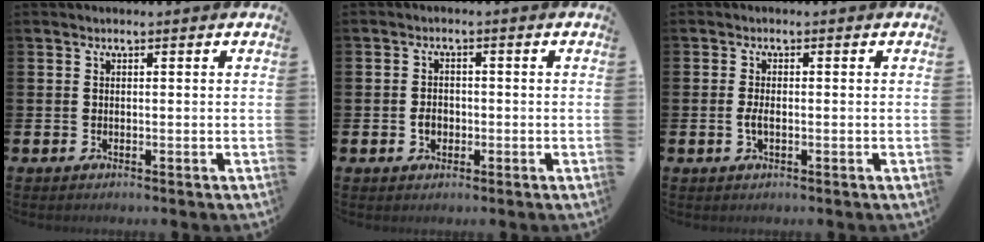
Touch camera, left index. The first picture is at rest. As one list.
[{"total": 2.1, "force": [-0.5, 1.7, 1.2], "torque": [-0.010, 0.000, -0.015]}, {"total": 1.8, "force": [-0.3, 0.8, 1.6], "torque": [-0.025, -0.001, -0.008]}]